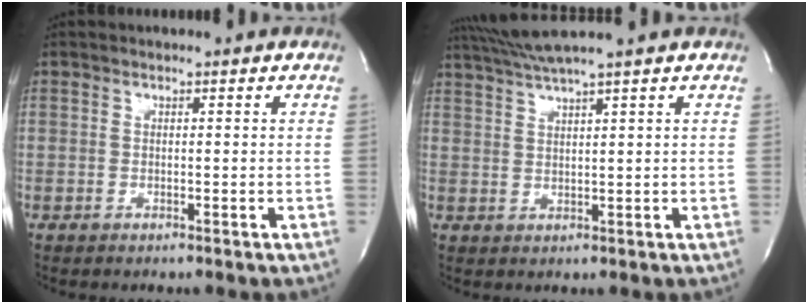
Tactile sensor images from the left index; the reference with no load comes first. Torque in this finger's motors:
{"motor_torque": [0.01, -0.56, 0.05, 0.02]}